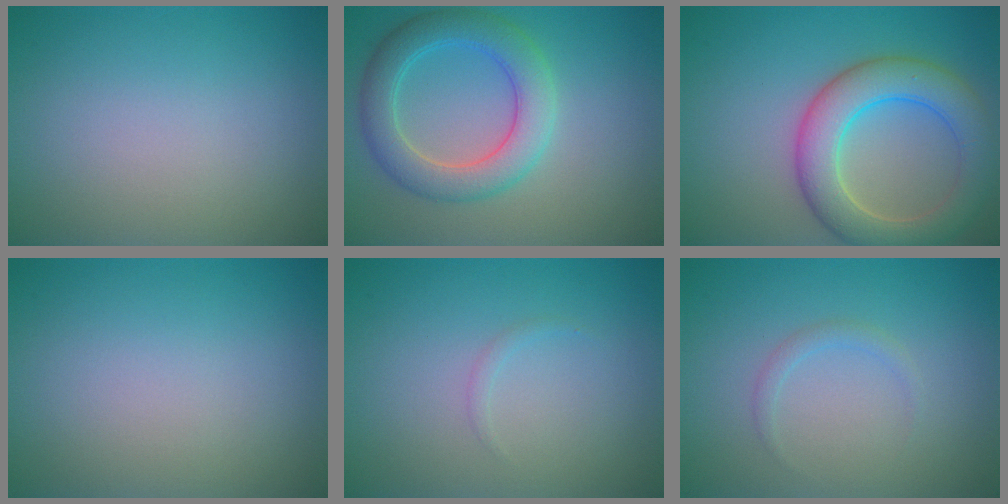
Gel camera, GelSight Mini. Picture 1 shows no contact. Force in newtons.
{"total": 5.2, "press": 5.2, "slide": 0.3}
{"total": 6.8, "press": 6.7, "slide": 0.3}
{"total": 0.0}
{"total": 0.5, "press": 0.5, "slide": 0.0}
{"total": 1.0, "press": 1.0, "slide": 0.0}